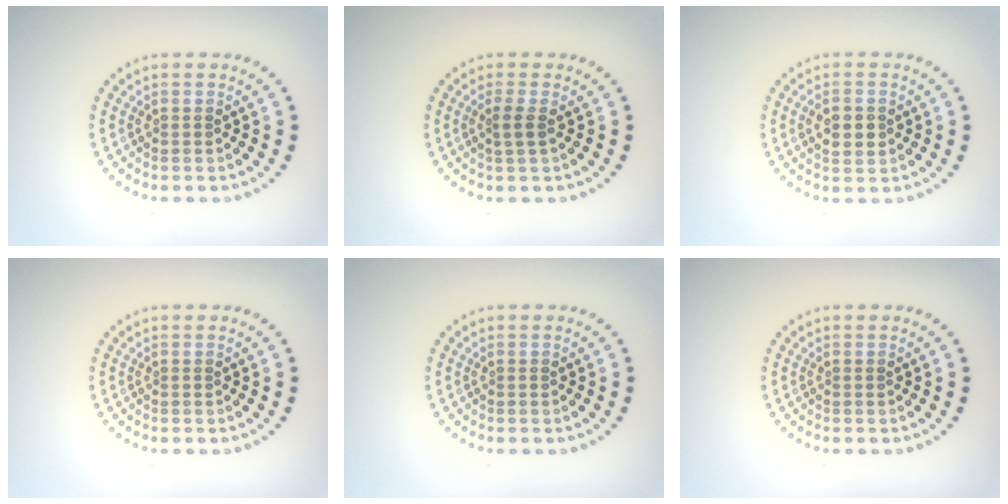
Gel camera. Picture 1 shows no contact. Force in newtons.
{"total": 1.3, "press": 1.1, "slide": 0.8}
{"total": 2.6, "press": 2.6, "slide": 0.2}
{"total": 0.0}
{"total": 0.0}
{"total": 0.0}